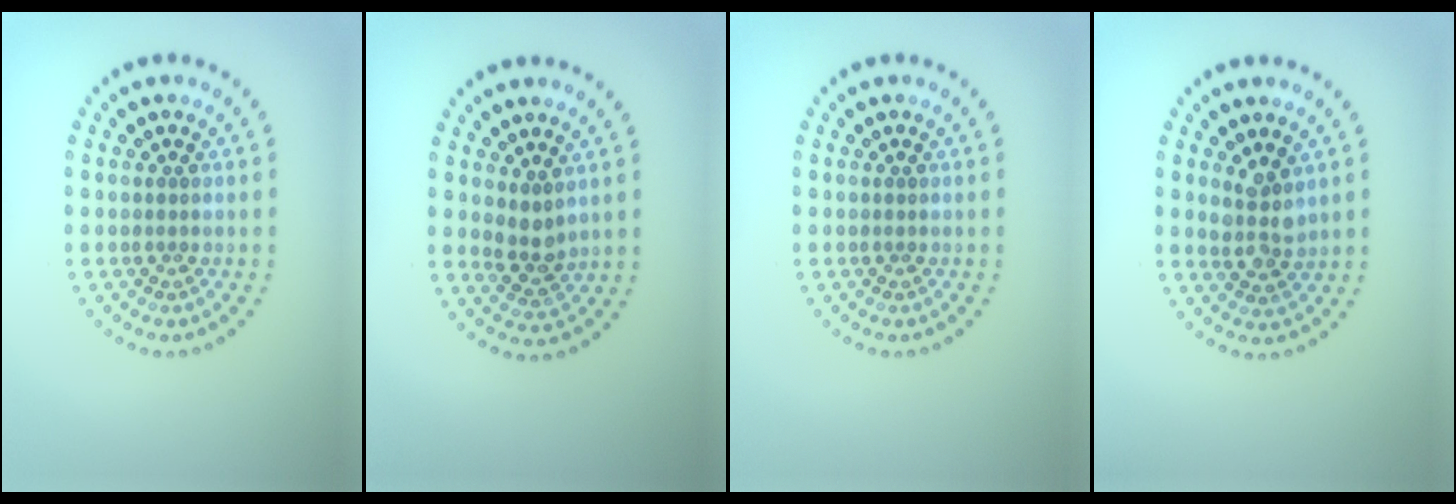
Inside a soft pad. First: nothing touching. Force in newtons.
{"total": 2.0, "press": 1.7, "slide": 1.1}
{"total": 0.0}
{"total": 2.6, "press": 2.2, "slide": 1.3}